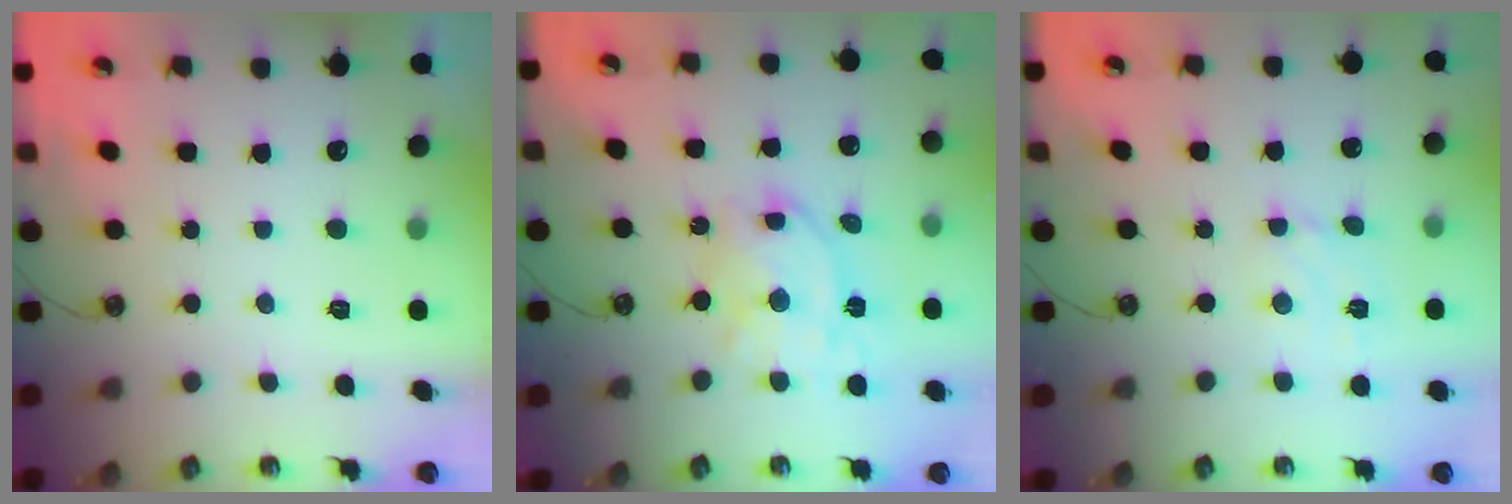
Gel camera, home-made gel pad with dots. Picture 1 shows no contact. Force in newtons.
{"total": 15.6, "press": 15.6, "slide": 1.3}
{"total": 2.9, "press": 2.9, "slide": 0.4}